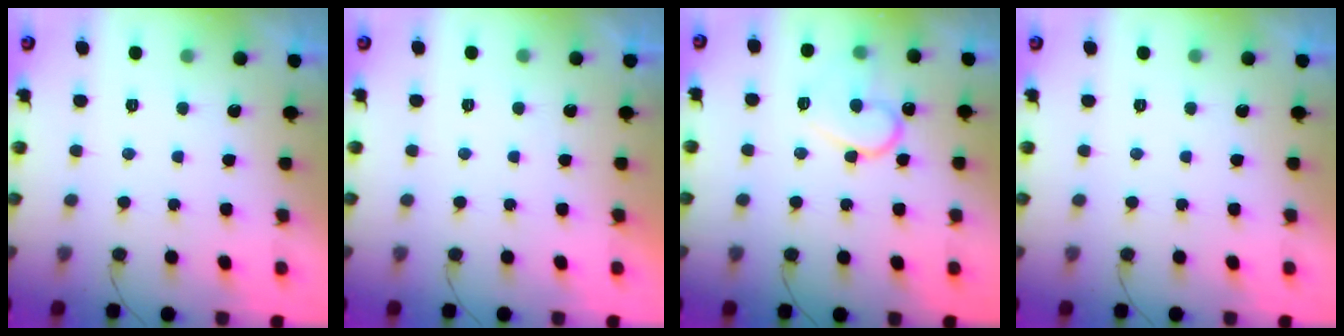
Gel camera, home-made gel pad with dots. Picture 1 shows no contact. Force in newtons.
{"total": 1.9, "press": 1.9, "slide": 0.1}
{"total": 13.1, "press": 13.1, "slide": 1.1}
{"total": 0.0}